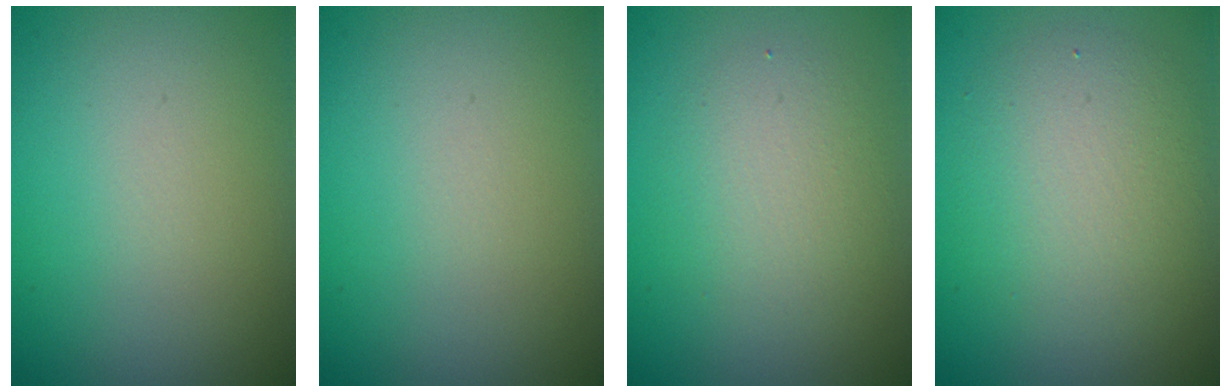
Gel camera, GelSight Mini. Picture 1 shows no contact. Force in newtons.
{"total": 0.0}
{"total": 2.9, "press": 2.9, "slide": 0.2}
{"total": 4.5, "press": 4.5, "slide": 0.3}